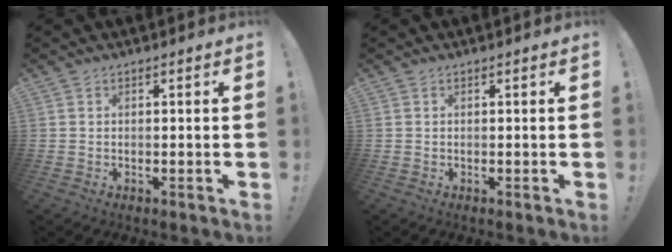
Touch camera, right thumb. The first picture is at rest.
{"total": 0.0}